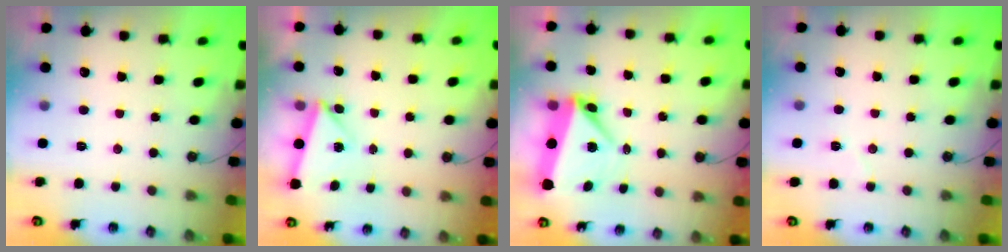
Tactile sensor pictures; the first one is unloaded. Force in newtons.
{"total": 3.3, "press": 3.0, "slide": 1.5}
{"total": 6.3, "press": 6.0, "slide": 1.9}
{"total": 4.2, "press": 4.0, "slide": 1.4}